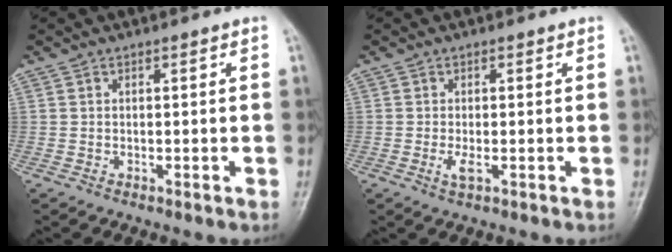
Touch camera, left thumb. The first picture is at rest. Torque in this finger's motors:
{"motor_torque": [-0.01, 0.06, 0.11, -0.06, 0.00]}